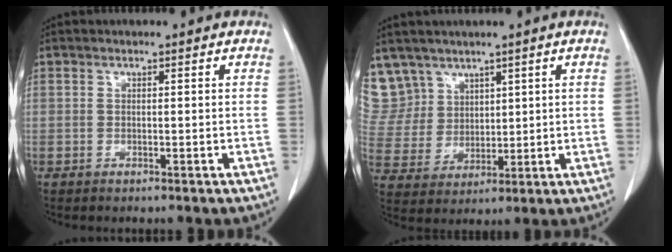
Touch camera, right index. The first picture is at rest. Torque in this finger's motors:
{"motor_torque": [-0.62, 0.63, -0.20, -0.03]}